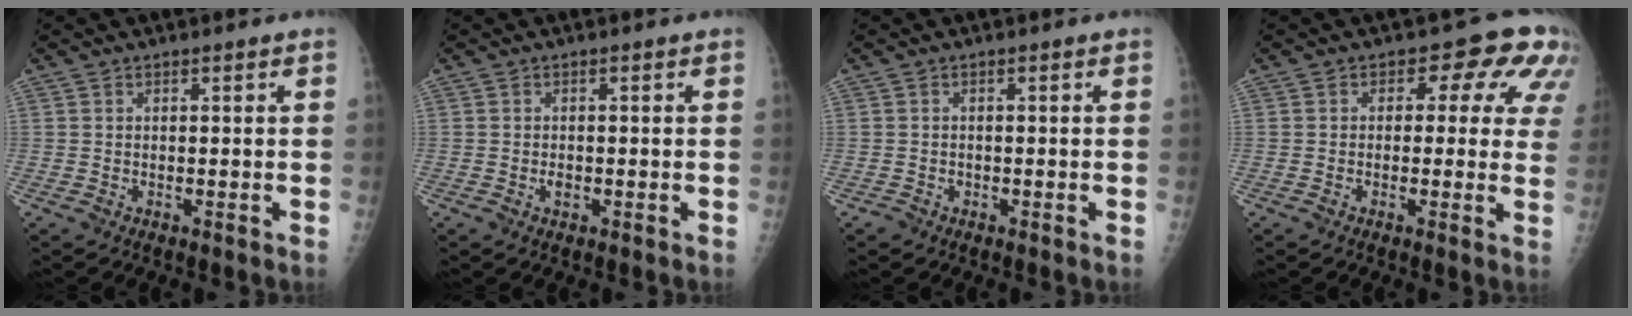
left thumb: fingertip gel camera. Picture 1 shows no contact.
{"total": 1.3, "force": [-0.5, 0.9, 0.8], "torque": [-0.007, 0.002, -0.007]}
{"total": 1.1, "force": [-0.8, 0.8, 0.0], "torque": [0.007, 0.004, -0.016]}
{"total": 9.5, "force": [3.3, 5.5, 7.0], "torque": [-0.027, 0.000, 0.021]}